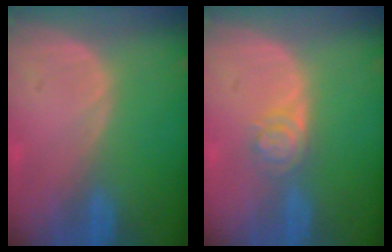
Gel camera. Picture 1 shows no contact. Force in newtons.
{"total": 3.9, "press": 3.5, "slide": 1.8}